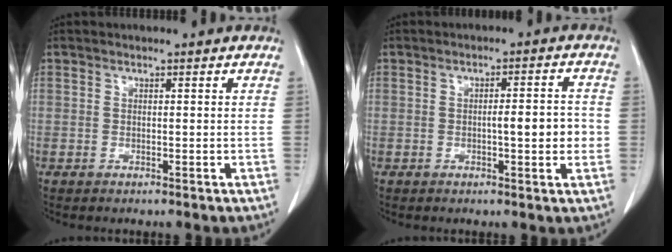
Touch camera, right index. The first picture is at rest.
{"total": 5.1, "force": [-0.6, 0.8, 5.0], "torque": [-0.074, 0.005, -0.006]}